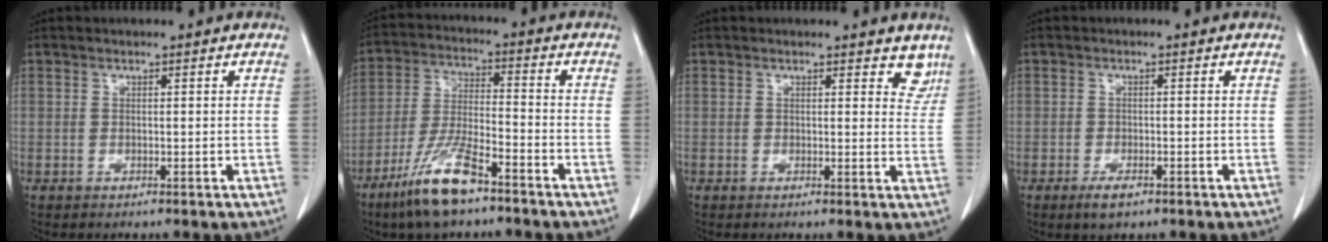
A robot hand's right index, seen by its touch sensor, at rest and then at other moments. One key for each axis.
{"total": 11.1, "fx": -7.6, "fy": 1.9, "fz": 8.0, "tx": -0.166, "ty": -0.024, "tz": -0.145}
{"total": 4.2, "fx": 3.5, "fy": 2.1, "fz": 1.1, "tx": 0.014, "ty": -0.015, "tz": 0.023}
{"total": 2.6, "fx": -1.6, "fy": 1.2, "fz": 1.6, "tx": -0.031, "ty": -0.001, "tz": -0.023}